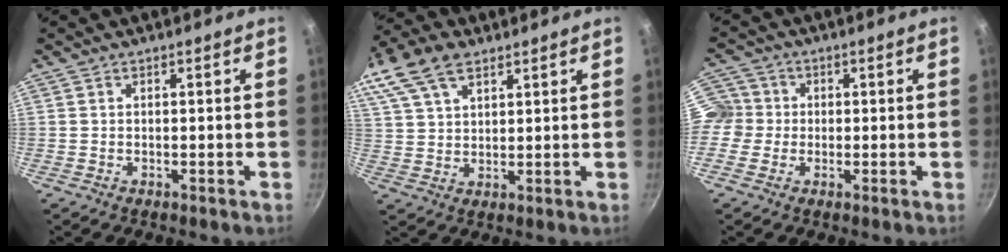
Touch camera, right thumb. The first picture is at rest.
{"total": 16.9, "force": [9.9, 9.8, 9.6], "torque": [-0.212, 0.030, 0.190]}
{"total": 8.3, "force": [-0.1, 7.9, 2.5], "torque": [-0.038, 0.016, -0.021]}